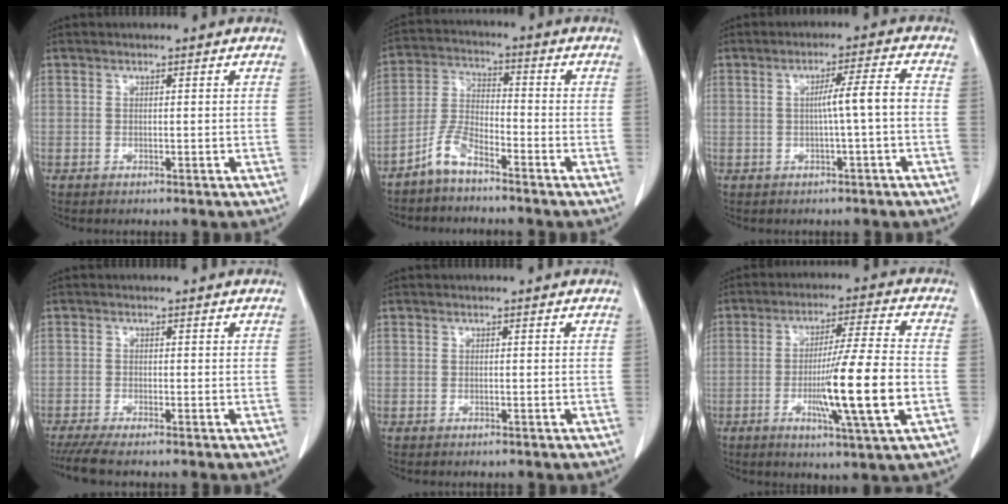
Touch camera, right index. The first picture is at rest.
{"total": 5.6, "force": [-4.4, 1.5, 3.1], "torque": [-0.077, -0.002, -0.093]}
{"total": 4.6, "force": [-0.6, -0.6, 4.5], "torque": [-0.072, 0.009, -0.009]}
{"total": 3.7, "force": [-2.9, -0.1, 2.2], "torque": [-0.037, -0.009, -0.054]}
{"total": 0.0}
{"total": 13.6, "force": [-3.1, -0.6, 13.2], "torque": [-0.224, -0.016, -0.056]}